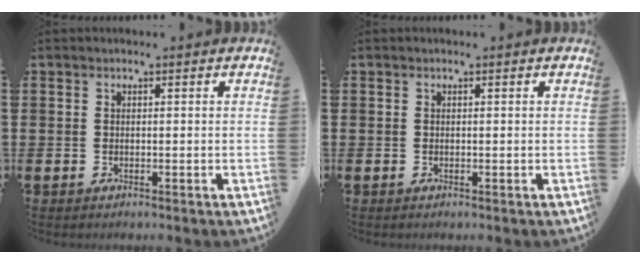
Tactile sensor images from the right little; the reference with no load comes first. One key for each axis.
{"total": 0.0}